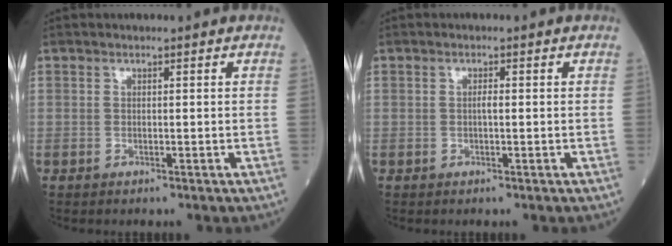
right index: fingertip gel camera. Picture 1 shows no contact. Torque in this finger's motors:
{"motor_torque": [0.23, -0.09, 0.11, 0.03]}